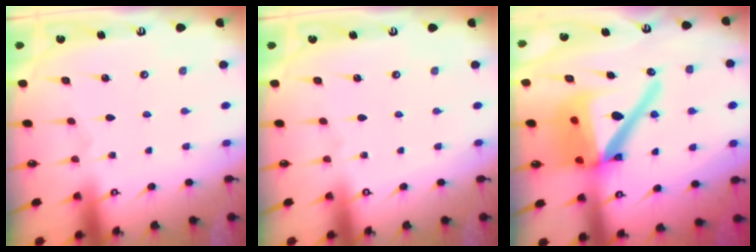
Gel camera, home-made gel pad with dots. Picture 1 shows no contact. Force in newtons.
{"total": 0.0}
{"total": 19.7, "press": 19.6, "slide": 2.3}